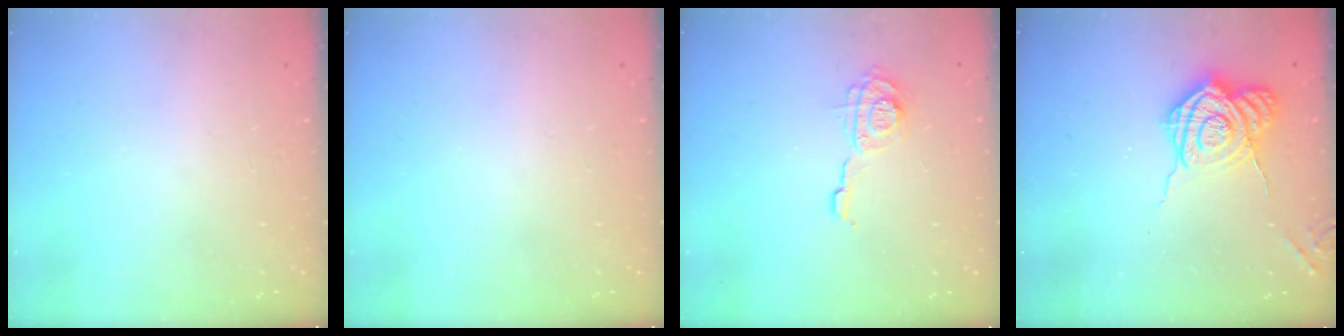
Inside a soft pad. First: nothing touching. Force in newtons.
{"total": 0.0}
{"total": 9.2, "press": 9.1, "slide": 0.5}
{"total": 12.2, "press": 12.1, "slide": 0.8}